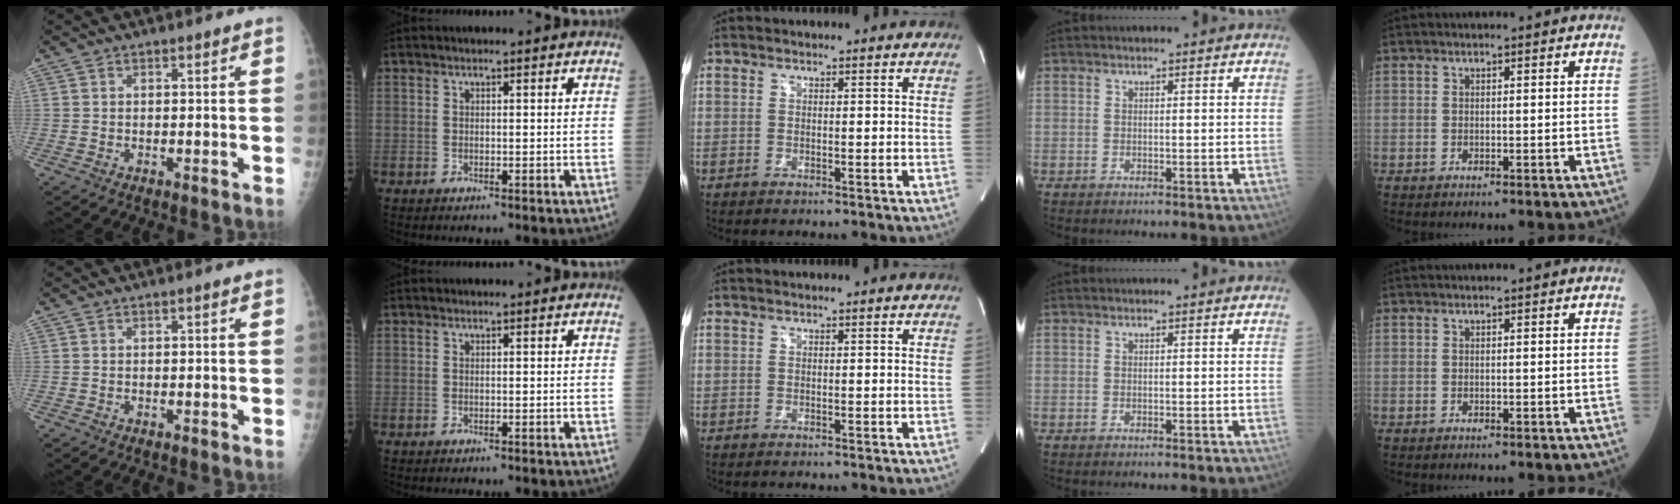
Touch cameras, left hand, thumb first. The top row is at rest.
{}